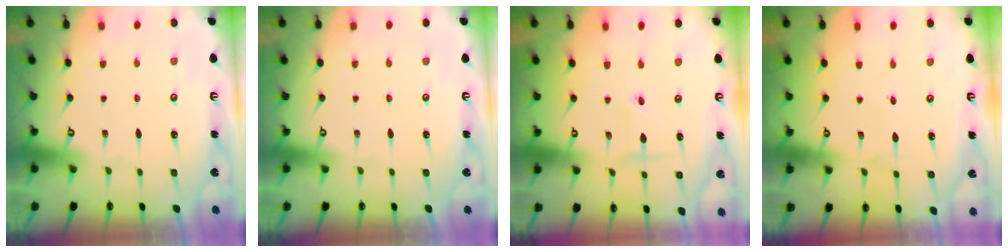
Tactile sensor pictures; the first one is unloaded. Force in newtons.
{"total": 0.0}
{"total": 2.6, "press": 2.6, "slide": 0.3}
{"total": 2.1, "press": 1.9, "slide": 0.9}